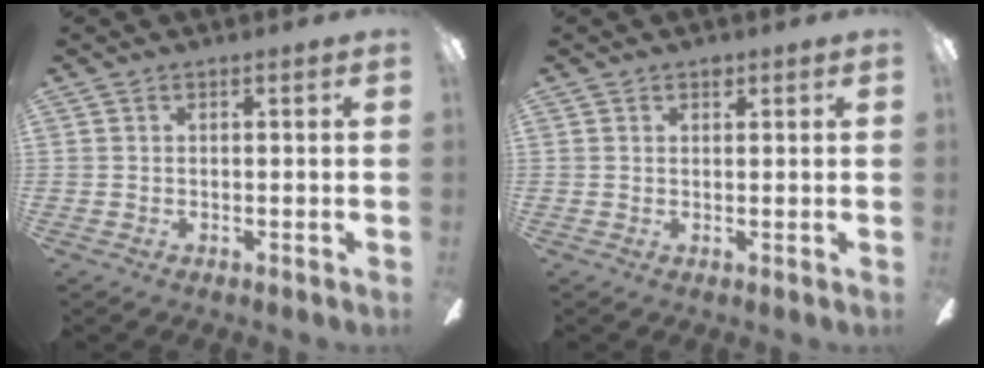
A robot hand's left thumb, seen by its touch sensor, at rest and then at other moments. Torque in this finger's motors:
{"motor_torque": [0.14, -0.02, 0.62, -0.13, 0.00]}